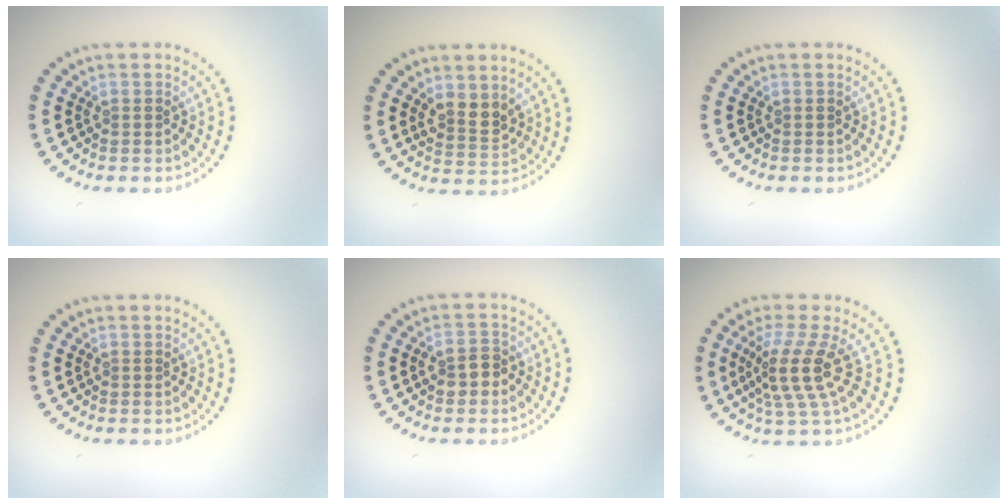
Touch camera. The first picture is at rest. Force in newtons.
{"total": 2.5, "press": 2.3, "slide": 0.9}
{"total": 0.0}
{"total": 0.0}
{"total": 2.1, "press": 2.1, "slide": 0.4}
{"total": 4.1, "press": 2.9, "slide": 2.9}